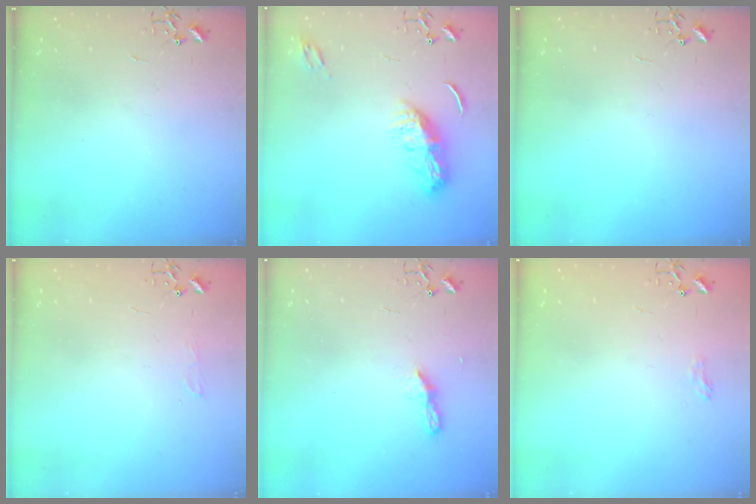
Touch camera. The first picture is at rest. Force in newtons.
{"total": 10.4, "press": 10.4, "slide": 0.0}
{"total": 0.0}
{"total": 4.7, "press": 4.6, "slide": 0.7}
{"total": 5.9, "press": 5.8, "slide": 0.7}
{"total": 6.3, "press": 6.3, "slide": 0.8}